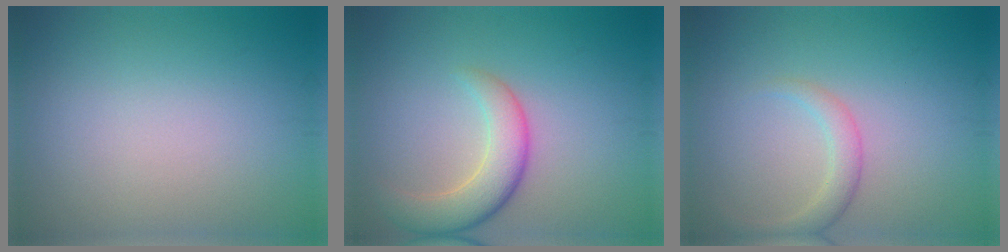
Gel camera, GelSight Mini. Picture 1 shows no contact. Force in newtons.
{"total": 4.5, "press": 4.4, "slide": 0.4}
{"total": 2.0, "press": 2.0, "slide": 0.0}